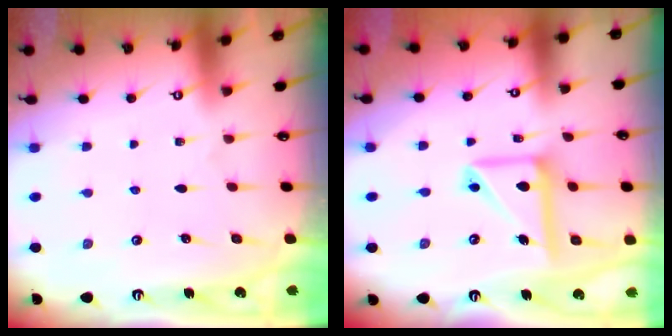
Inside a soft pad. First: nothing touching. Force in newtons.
{"total": 13.8, "press": 13.7, "slide": 1.7}